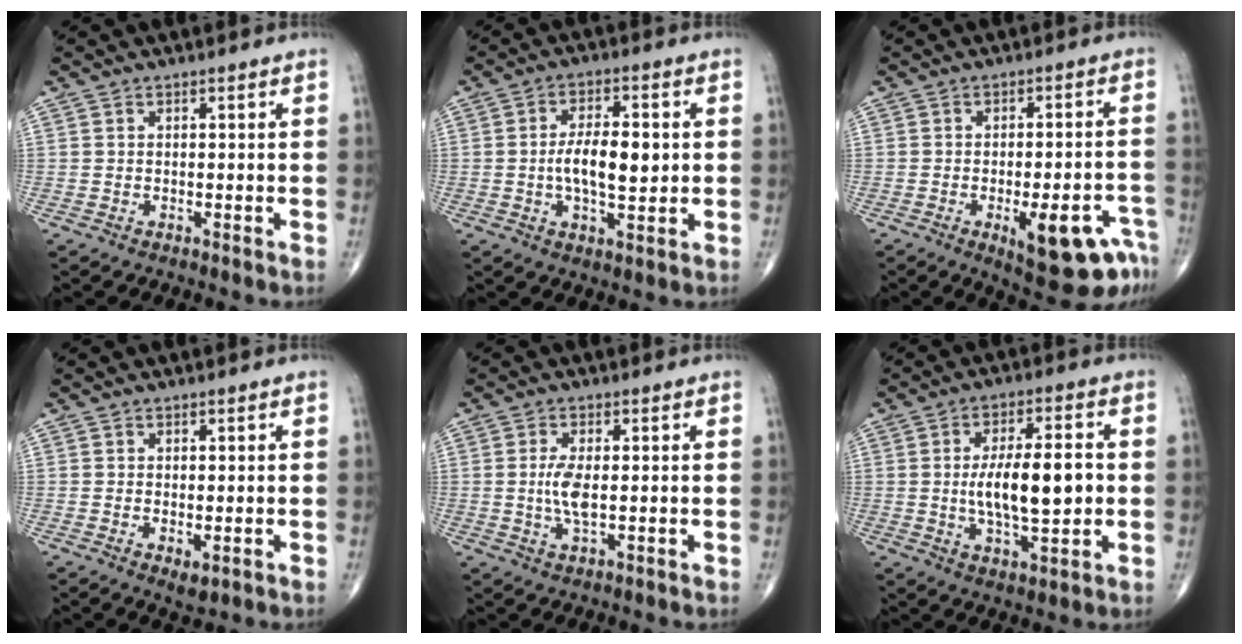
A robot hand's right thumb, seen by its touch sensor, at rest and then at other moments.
{"total": 9.3, "force": [0.0, 4.0, 8.4], "torque": [-0.140, 0.000, 0.000]}
{"total": 13.9, "force": [-6.9, 4.4, 11.3], "torque": [-0.106, 0.029, -0.080]}
{"total": 2.5, "force": [-0.7, 1.2, 2.1], "torque": [-0.036, -0.007, -0.007]}
{"total": 4.8, "force": [-0.1, 1.8, 4.4], "torque": [-0.097, -0.007, -0.002]}
{"total": 13.0, "force": [-0.1, 4.8, 12.1], "torque": [-0.197, 0.004, 0.000]}